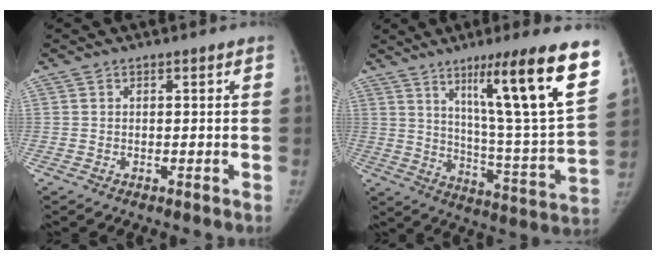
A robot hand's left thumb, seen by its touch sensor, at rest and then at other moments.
{"total": 24.0, "force": [12.3, 1.8, 20.6], "torque": [-0.286, -0.046, 0.189]}